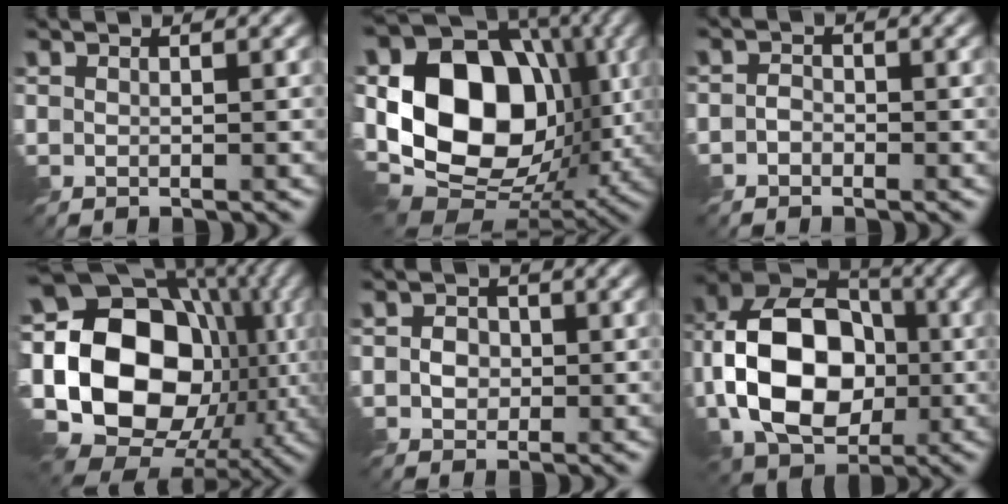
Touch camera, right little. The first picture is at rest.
{"total": 16.0, "force": [0.8, 11.8, 10.7], "torque": [-0.199, -0.006, 0.007]}
{"total": 1.3, "force": [-0.8, 0.9, 0.4], "torque": [0.000, 0.000, -0.023]}
{"total": 21.5, "force": [-1.9, 16.7, 13.5], "torque": [-0.262, 0.001, -0.047]}
{"total": 1.9, "force": [-0.5, 1.7, 0.8], "torque": [-0.011, -0.002, -0.014]}
{"total": 12.6, "force": [-2.0, 8.7, 8.9], "torque": [-0.169, 0.012, -0.046]}